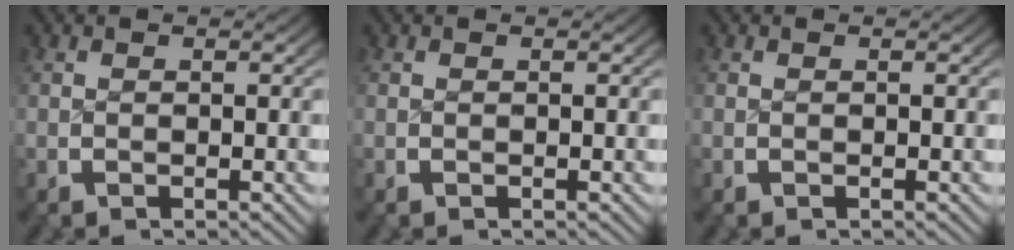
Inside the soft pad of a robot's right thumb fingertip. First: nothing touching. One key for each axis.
{"total": 0.0}
{"total": 0.0}